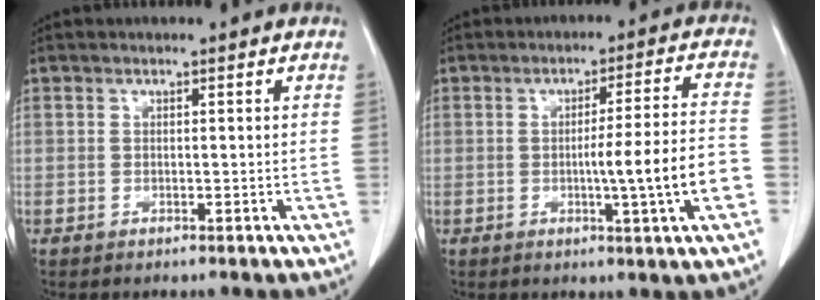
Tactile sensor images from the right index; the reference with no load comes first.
{"total": 10.3, "force": [-2.6, -1.0, 9.9], "torque": [-0.147, -0.003, -0.040]}